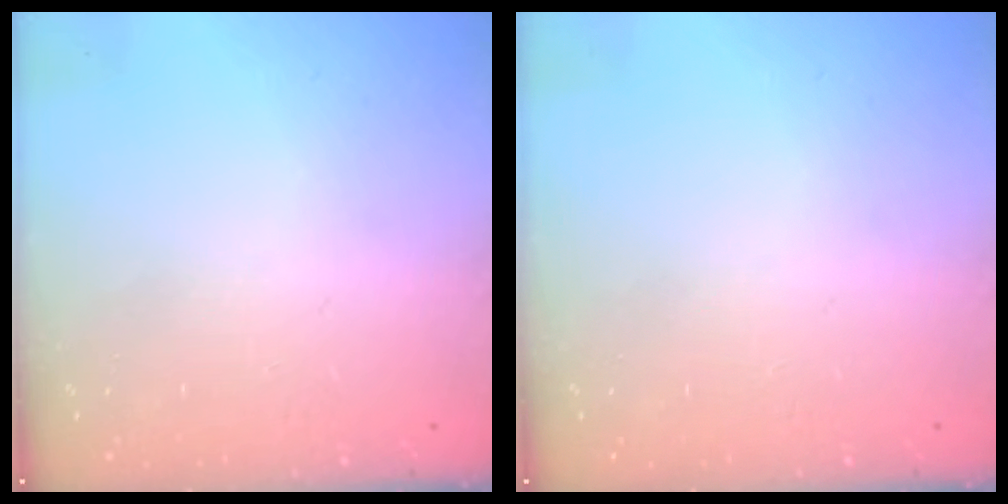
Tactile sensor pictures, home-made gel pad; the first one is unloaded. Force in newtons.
{"total": 0.0}